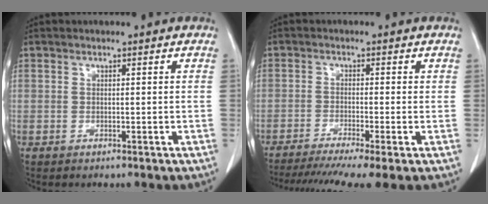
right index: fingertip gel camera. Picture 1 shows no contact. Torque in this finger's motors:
{"motor_torque": [1.10, -1.04, 0.42, 0.14]}